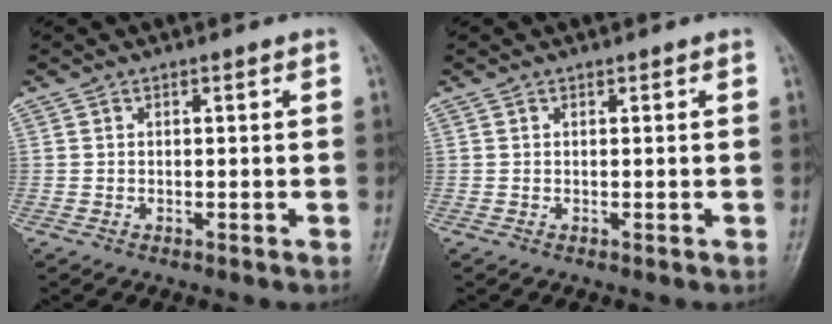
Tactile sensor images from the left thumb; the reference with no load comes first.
{"total": 0.0}